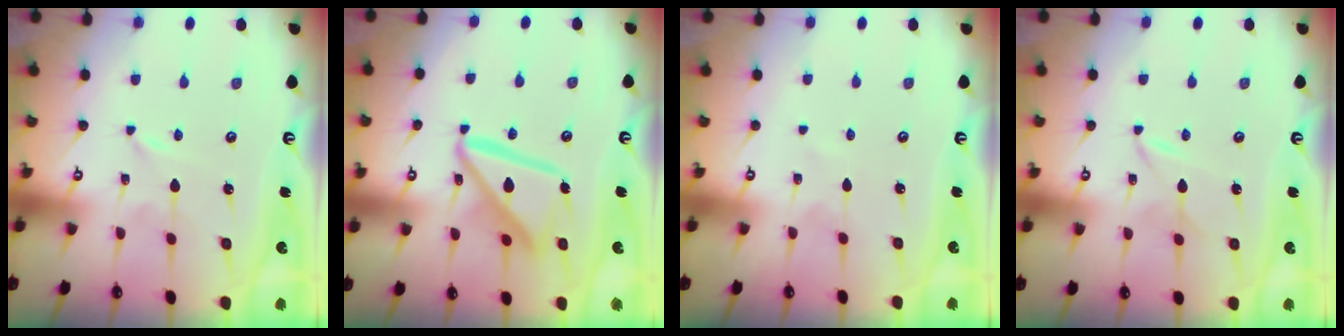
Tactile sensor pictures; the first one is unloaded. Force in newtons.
{"total": 15.2, "press": 15.1, "slide": 1.4}
{"total": 0.0}
{"total": 1.8, "press": 1.8, "slide": 0.2}